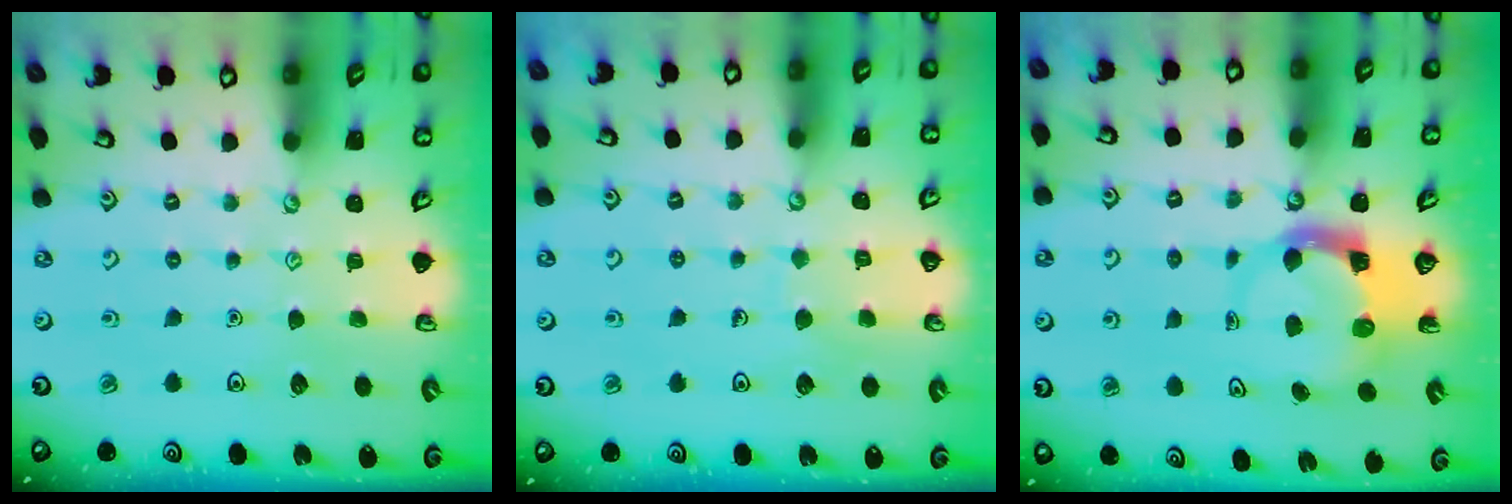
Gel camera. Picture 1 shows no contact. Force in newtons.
{"total": 5.1, "press": 5.1, "slide": 0.3}
{"total": 3.9, "press": 3.8, "slide": 0.6}